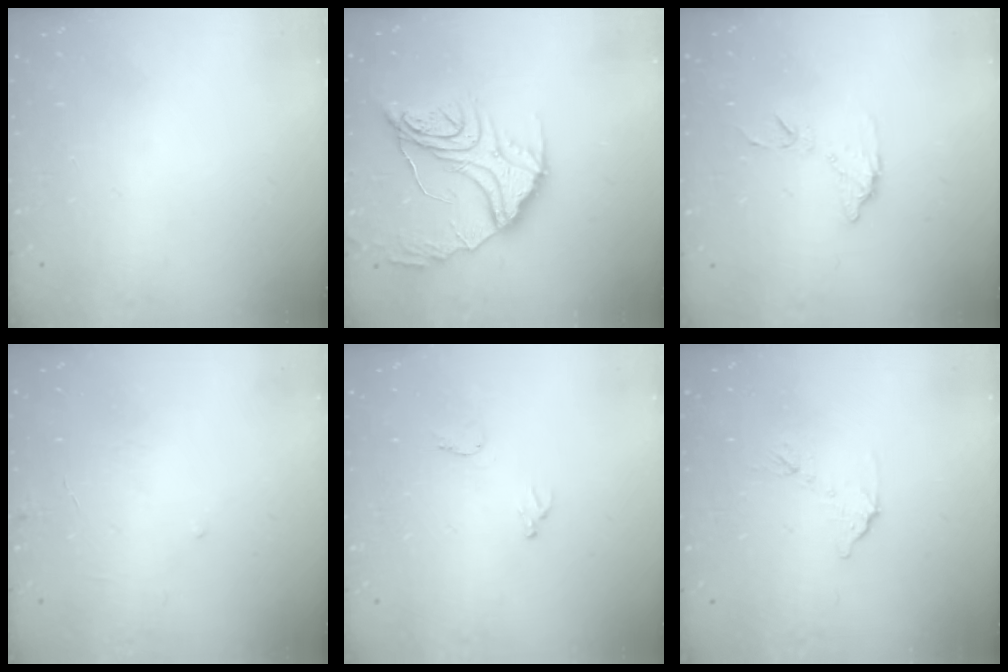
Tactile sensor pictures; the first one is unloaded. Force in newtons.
{"total": 15.0, "press": 14.9, "slide": 1.4}
{"total": 8.1, "press": 8.1, "slide": 0.3}
{"total": 6.7, "press": 6.7, "slide": 0.4}
{"total": 6.1, "press": 6.1, "slide": 0.6}
{"total": 6.6, "press": 6.6, "slide": 0.4}